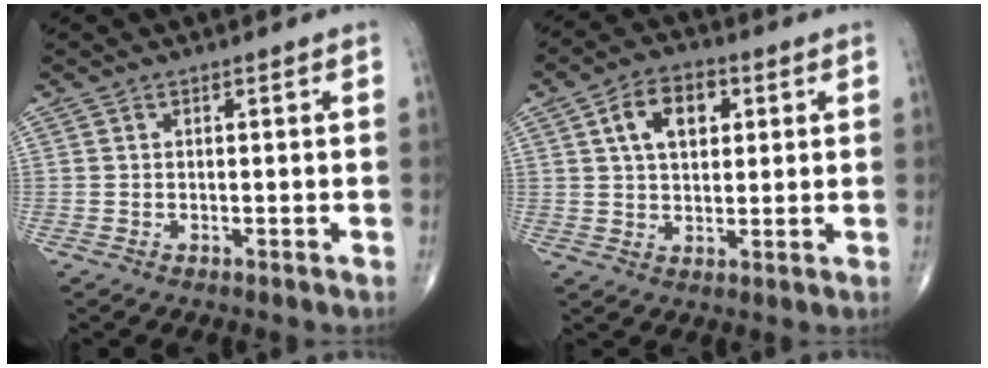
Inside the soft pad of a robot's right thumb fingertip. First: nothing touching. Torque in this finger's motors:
{"motor_torque": [0.07, 0.08, 0.49, 0.42, 0.16]}